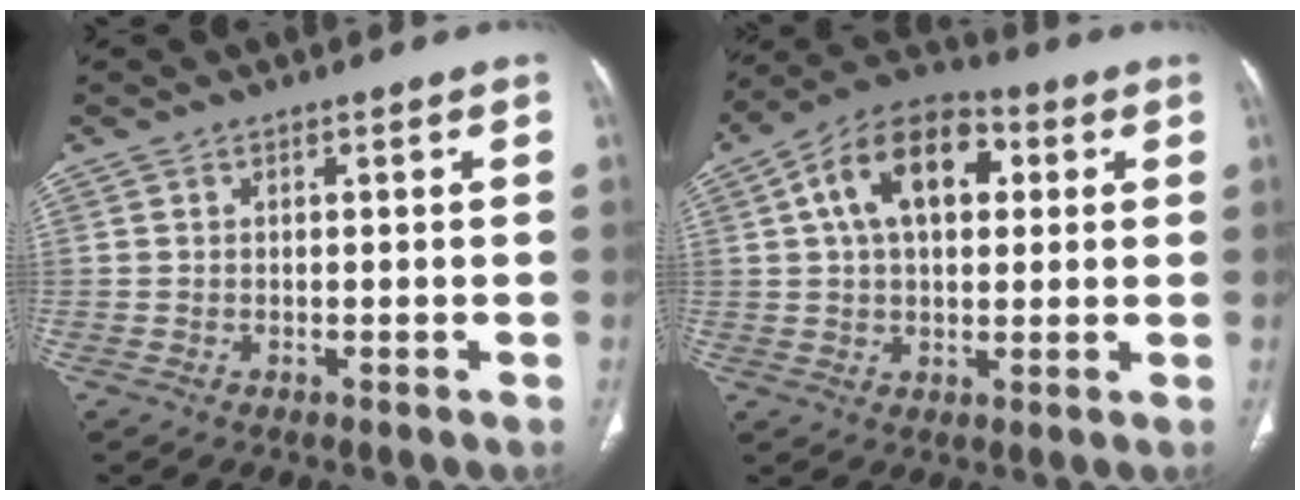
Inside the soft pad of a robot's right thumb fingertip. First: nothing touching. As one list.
[{"total": 14.9, "force": [4.0, 9.2, 11.1], "torque": [-0.166, 0.019, 0.058]}]